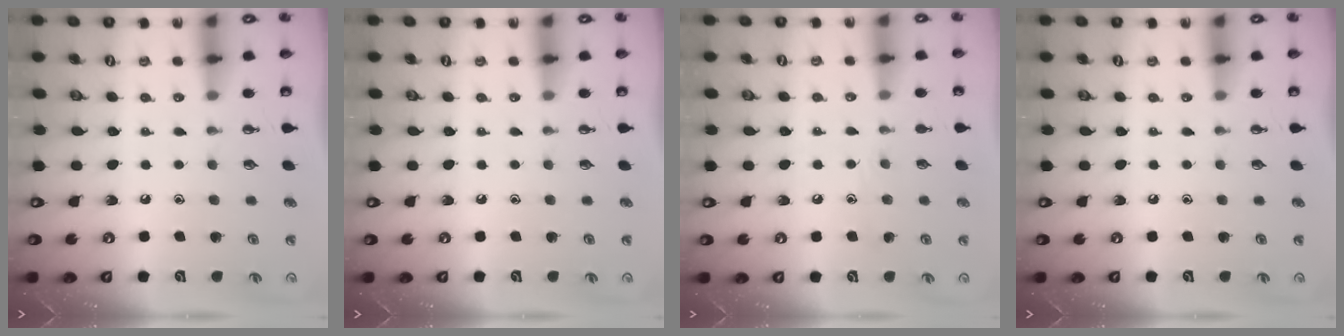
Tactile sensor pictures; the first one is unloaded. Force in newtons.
{"total": 0.0}
{"total": 7.5, "press": 7.5, "slide": 0.8}
{"total": 0.0}